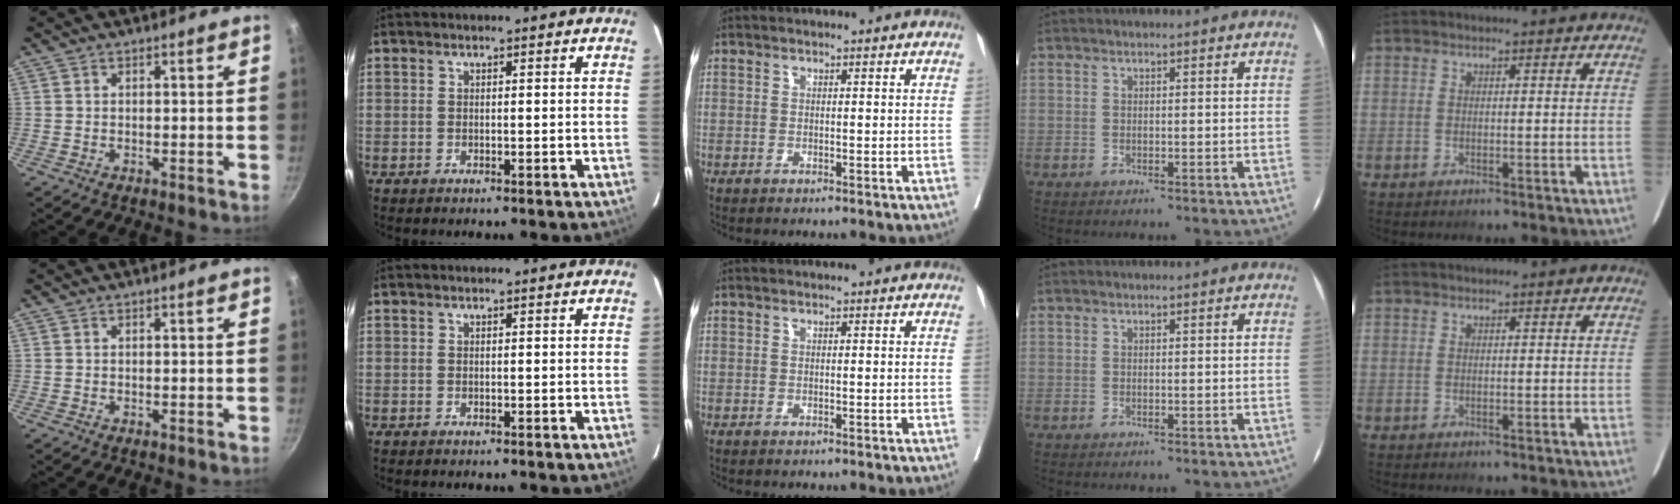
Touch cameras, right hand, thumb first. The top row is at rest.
{}